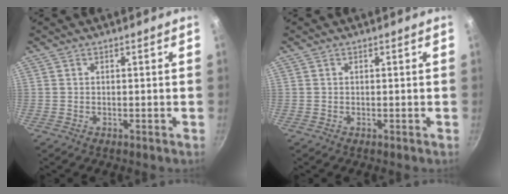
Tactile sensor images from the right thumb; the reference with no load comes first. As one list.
[{"total": 0.0}]